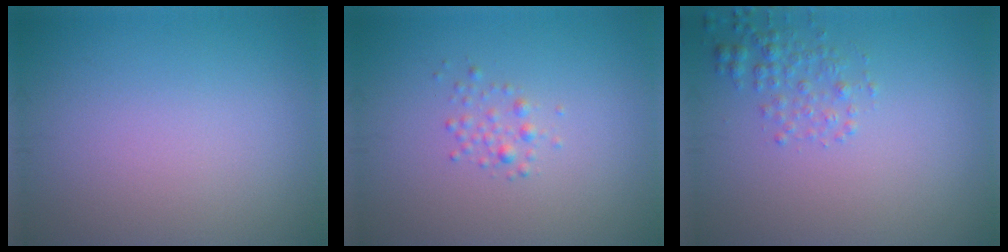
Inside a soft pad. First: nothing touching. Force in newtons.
{"total": 1.2, "press": 1.2, "slide": 0.0}
{"total": 1.9, "press": 1.9, "slide": 0.1}